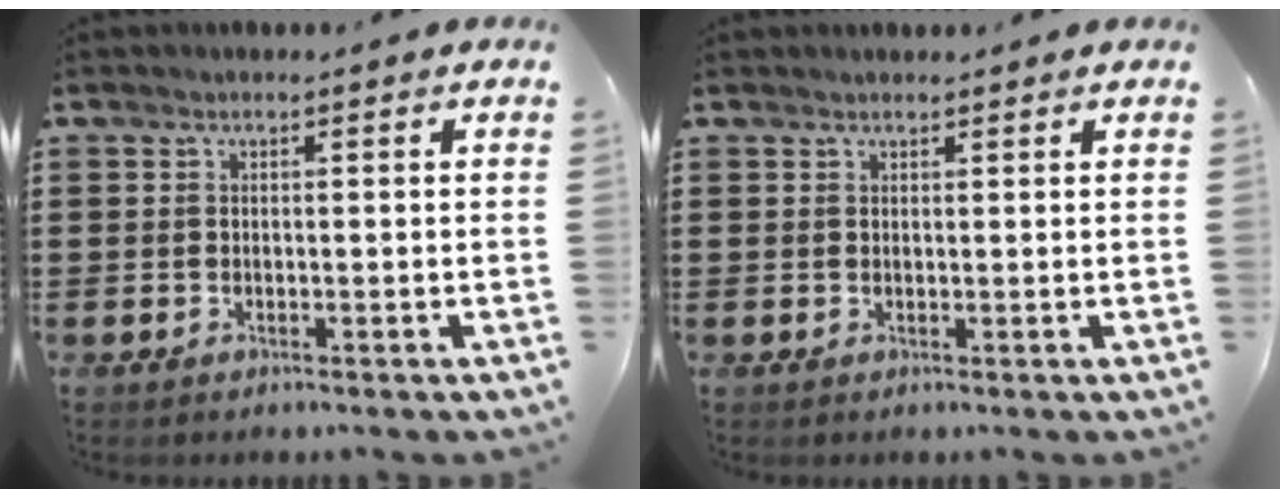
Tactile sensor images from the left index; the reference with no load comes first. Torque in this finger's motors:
{"motor_torque": [1.35, -0.80, 0.08, 0.02]}